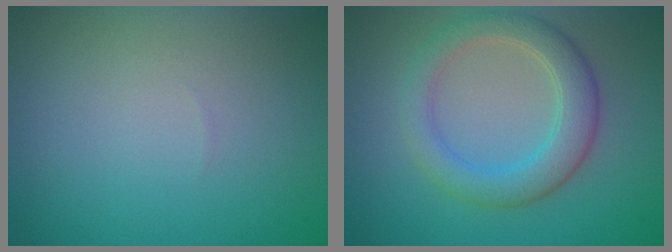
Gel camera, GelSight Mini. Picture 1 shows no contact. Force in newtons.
{"total": 4.2, "press": 4.2, "slide": 0.2}